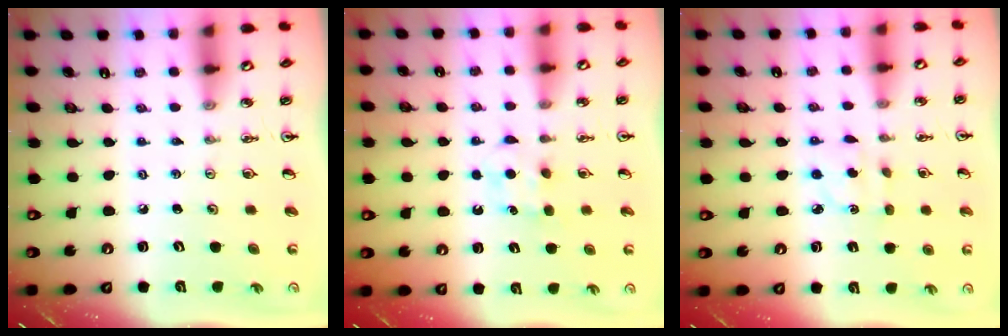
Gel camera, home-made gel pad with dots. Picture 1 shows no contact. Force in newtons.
{"total": 5.2, "press": 5.1, "slide": 0.7}
{"total": 2.0, "press": 2.0, "slide": 0.4}